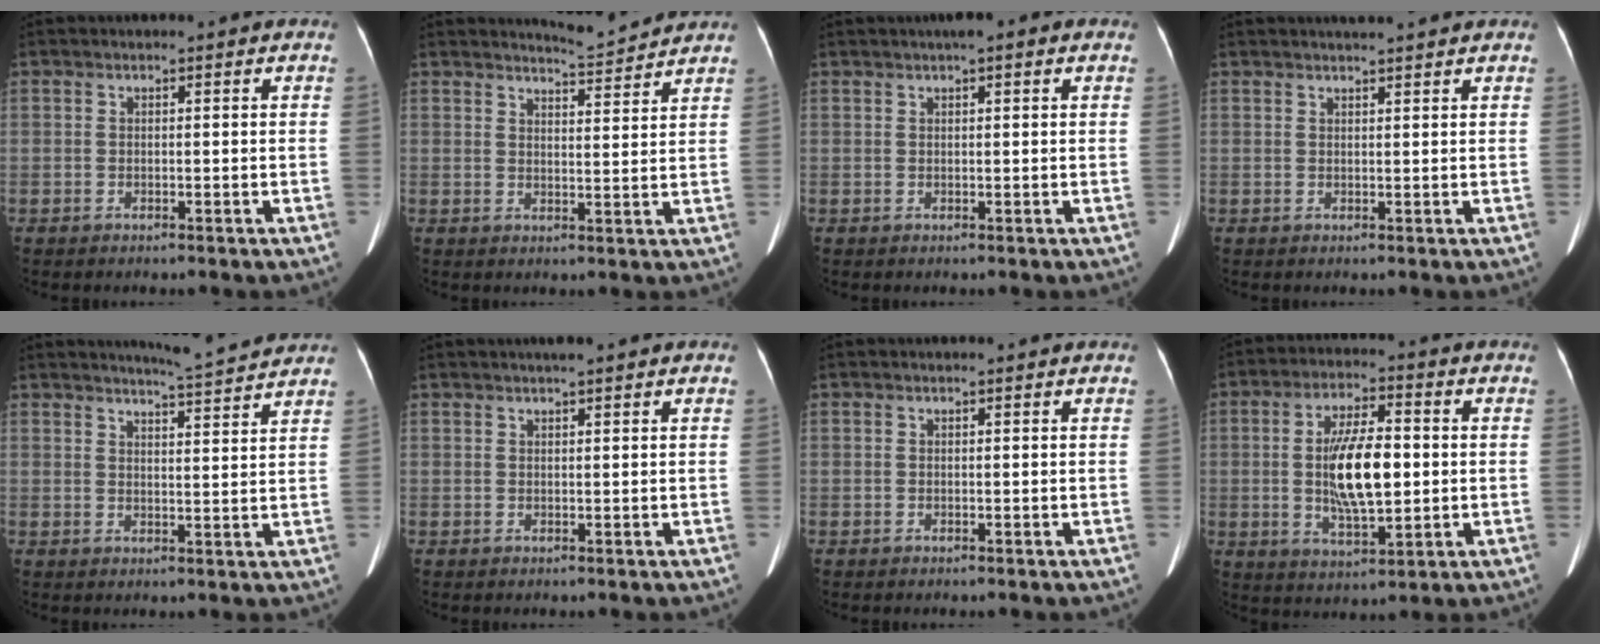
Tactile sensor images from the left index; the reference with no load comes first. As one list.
[{"total": 4.7, "force": [4.6, -0.6, -0.1], "torque": [-0.012, -0.013, 0.068]}, {"total": 2.9, "force": [1.8, 0.6, 2.3], "torque": [-0.035, 0.018, 0.023]}, {"total": 4.5, "force": [4.1, 0.2, 1.9], "torque": [-0.027, 0.019, 0.053]}, {"total": 7.4, "force": [7.1, -1.0, 1.6], "torque": [-0.039, -0.003, 0.093]}, {"total": 3.4, "force": [2.7, 0.2, 2.0], "torque": [-0.027, 0.024, 0.041]}, {"total": 1.0, "force": [1.0, 0.0, 0.4], "torque": [-0.010, 0.009, 0.011]}, {"total": 11.2, "force": [0.0, 3.5, 10.6], "torque": [-0.203, 0.002, 0.000]}]